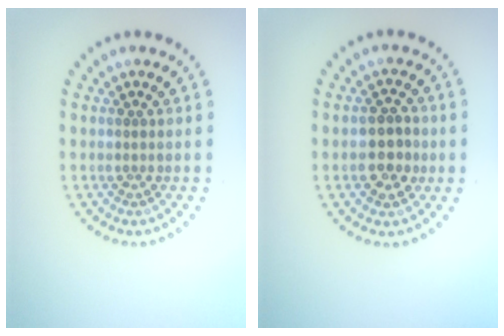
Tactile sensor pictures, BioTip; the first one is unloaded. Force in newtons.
{"total": 2.9, "press": 2.9, "slide": 0.4}